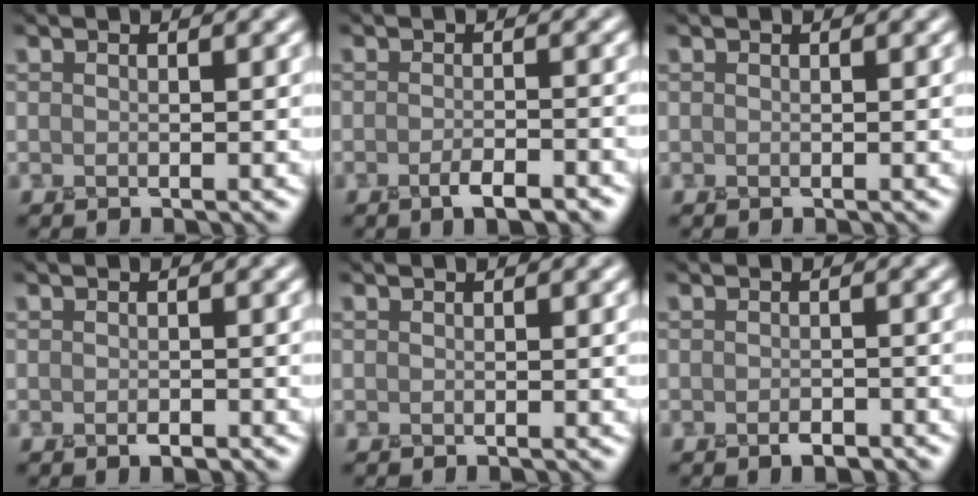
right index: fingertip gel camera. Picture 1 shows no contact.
{"total": 2.5, "force": [-1.7, 0.7, 1.8], "torque": [-0.032, -0.008, -0.027]}
{"total": 0.0}
{"total": 1.1, "force": [-0.6, 0.5, 0.8], "torque": [-0.015, -0.007, -0.010]}
{"total": 0.0}
{"total": 1.5, "force": [-1.0, 0.6, 0.9], "torque": [-0.018, -0.008, -0.017]}